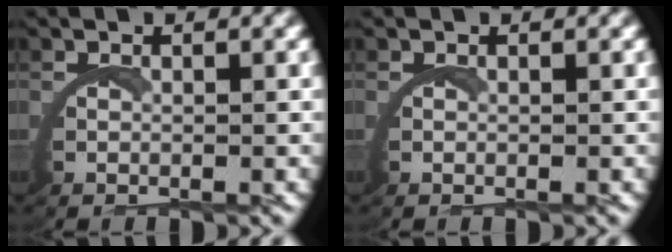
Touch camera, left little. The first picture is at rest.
{"total": 0.0}